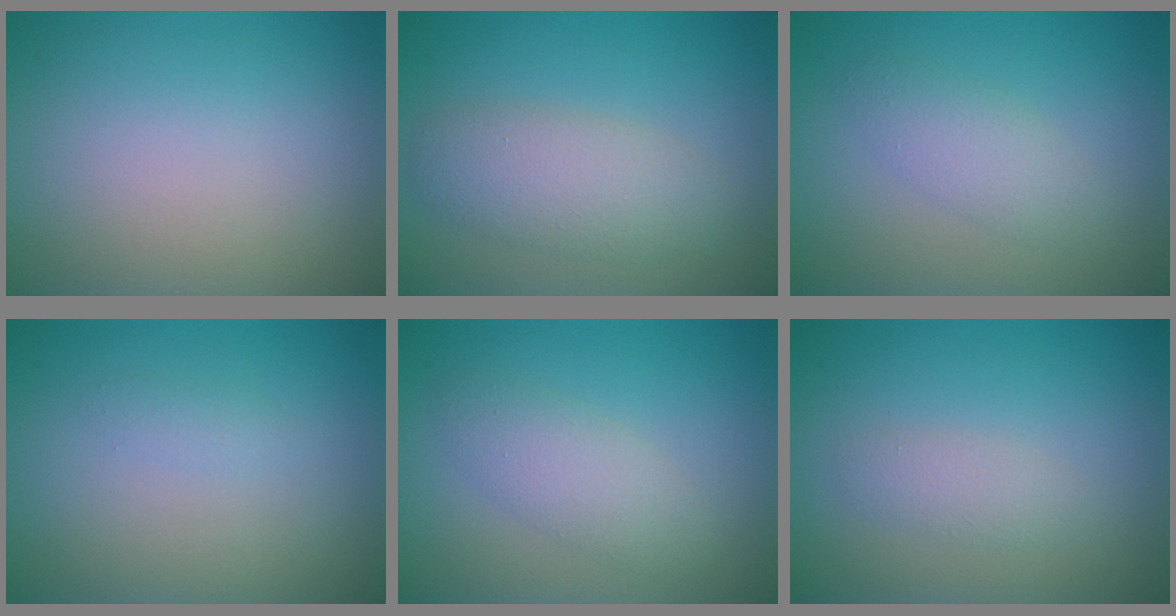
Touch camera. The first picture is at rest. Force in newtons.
{"total": 4.0, "press": 4.0, "slide": 0.1}
{"total": 2.4, "press": 2.4, "slide": 0.0}
{"total": 0.6, "press": 0.6, "slide": 0.0}
{"total": 2.7, "press": 2.7, "slide": 0.1}
{"total": 1.5, "press": 1.5, "slide": 0.1}